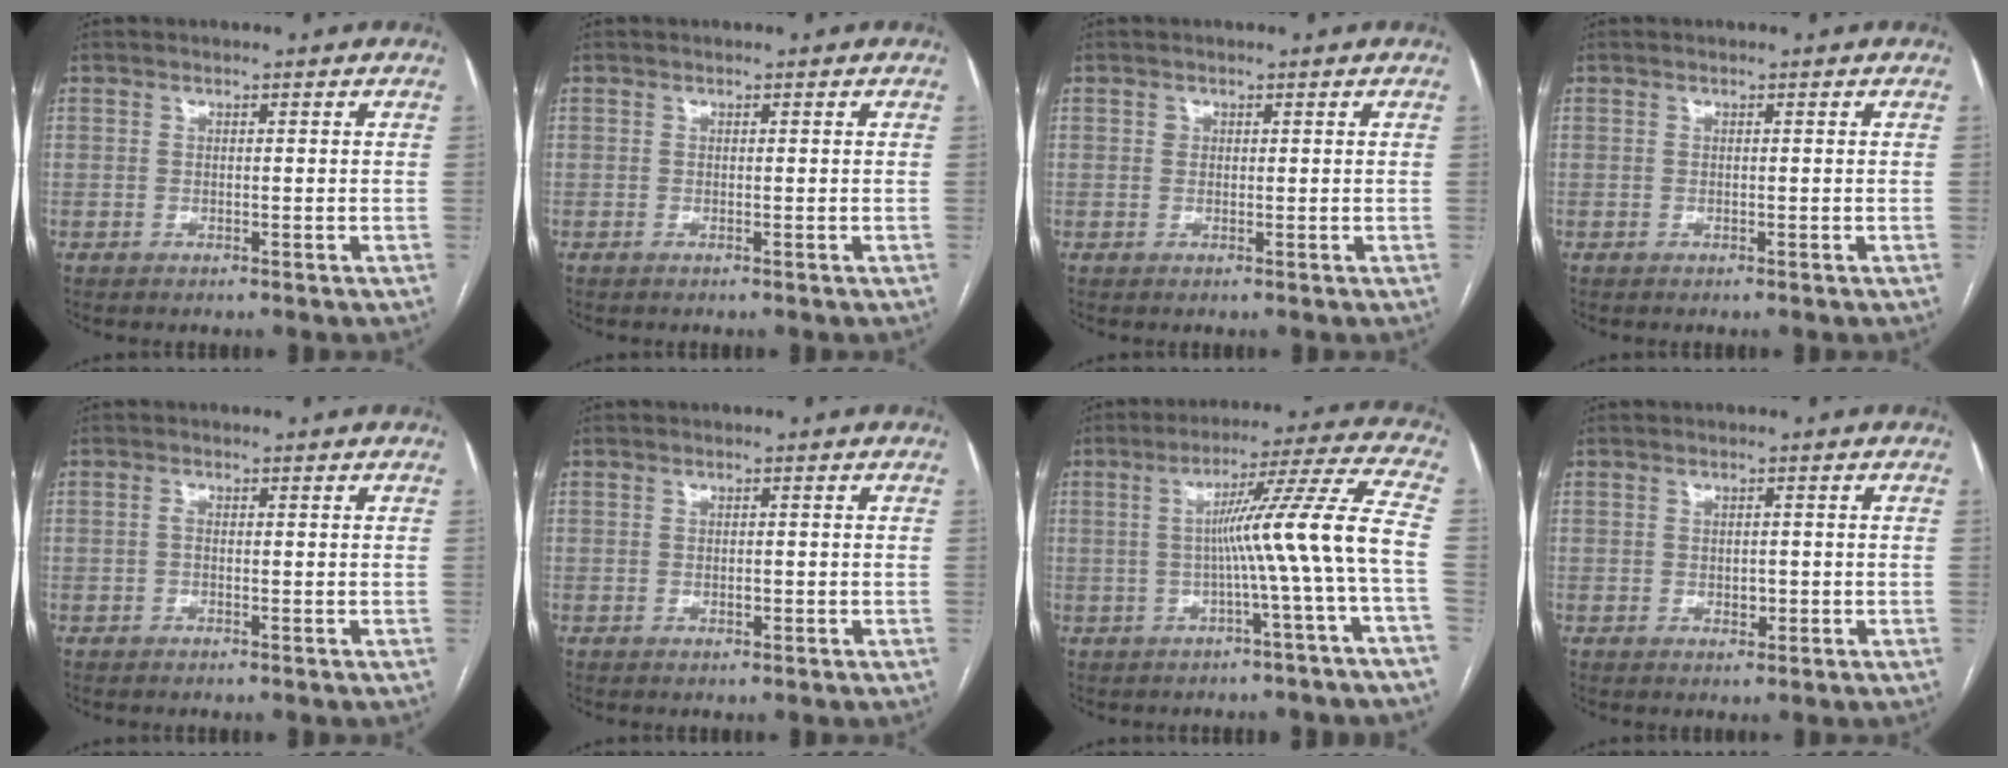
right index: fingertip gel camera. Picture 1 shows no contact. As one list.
[{"total": 0.0}, {"total": 0.8, "force": [0.3, 0.7, 0.2], "torque": [0.004, 0.001, 0.004]}, {"total": 0.0}, {"total": 0.7, "force": [-0.2, 0.3, 0.6], "torque": [-0.011, 0.002, -0.006]}, {"total": 0.9, "force": [-0.2, 0.5, 0.7], "torque": [-0.013, 0.000, -0.002]}, {"total": 11.4, "force": [-2.0, -2.7, 10.9], "torque": [-0.158, 0.015, -0.030]}, {"total": 1.6, "force": [-0.3, 1.1, 1.2], "torque": [-0.016, 0.001, -0.001]}]